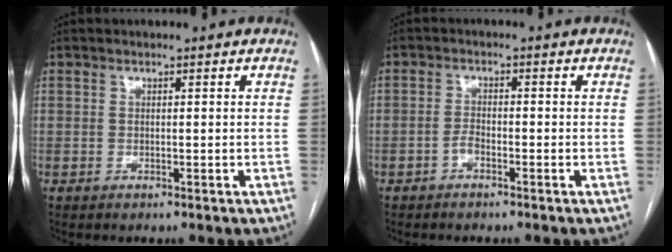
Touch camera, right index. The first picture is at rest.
{"total": 1.6, "force": [-1.1, 0.5, 1.1], "torque": [-0.019, 0.003, -0.021]}